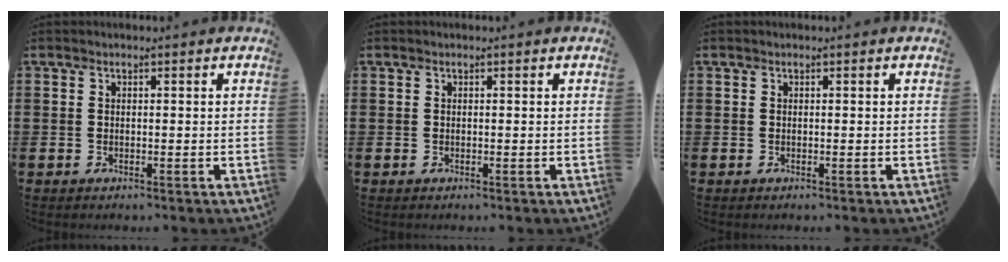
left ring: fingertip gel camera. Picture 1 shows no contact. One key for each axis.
{"total": 0.0}
{"total": 0.0}